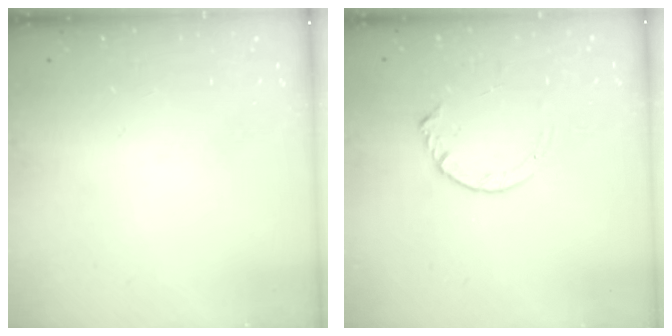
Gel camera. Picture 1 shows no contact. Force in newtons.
{"total": 3.7, "press": 3.7, "slide": 0.5}